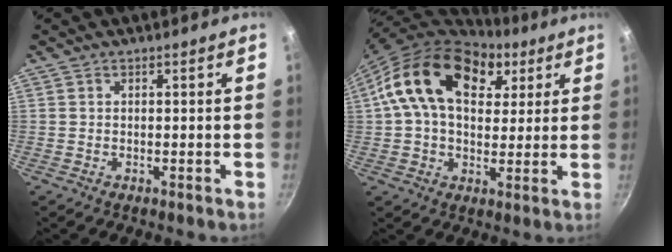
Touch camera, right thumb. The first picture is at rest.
{"total": 20.5, "force": [7.3, 13.4, 13.7], "torque": [-0.213, 0.003, 0.108]}